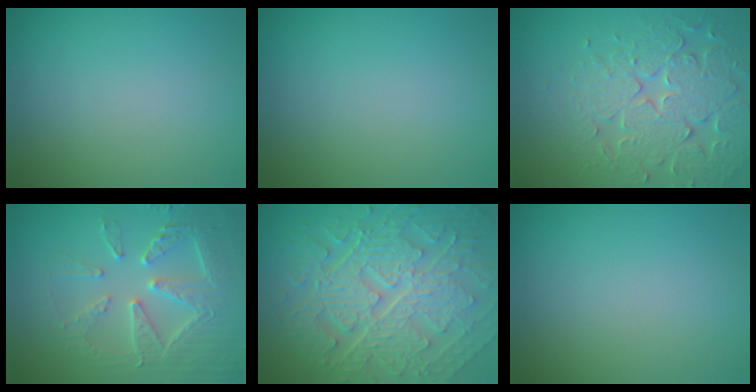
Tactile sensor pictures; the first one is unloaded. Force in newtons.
{"total": 0.0}
{"total": 5.3, "press": 5.2, "slide": 1.1}
{"total": 5.4, "press": 5.0, "slide": 2.1}
{"total": 10.0, "press": 6.8, "slide": 7.3}
{"total": 0.0}